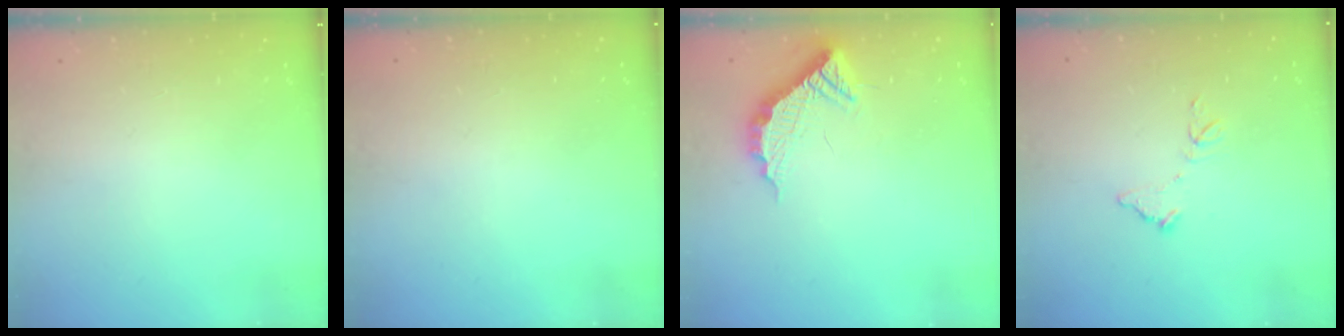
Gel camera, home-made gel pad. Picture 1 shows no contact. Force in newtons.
{"total": 3.9, "press": 3.9, "slide": 0.1}
{"total": 12.2, "press": 12.1, "slide": 0.9}
{"total": 7.0, "press": 7.0, "slide": 0.5}